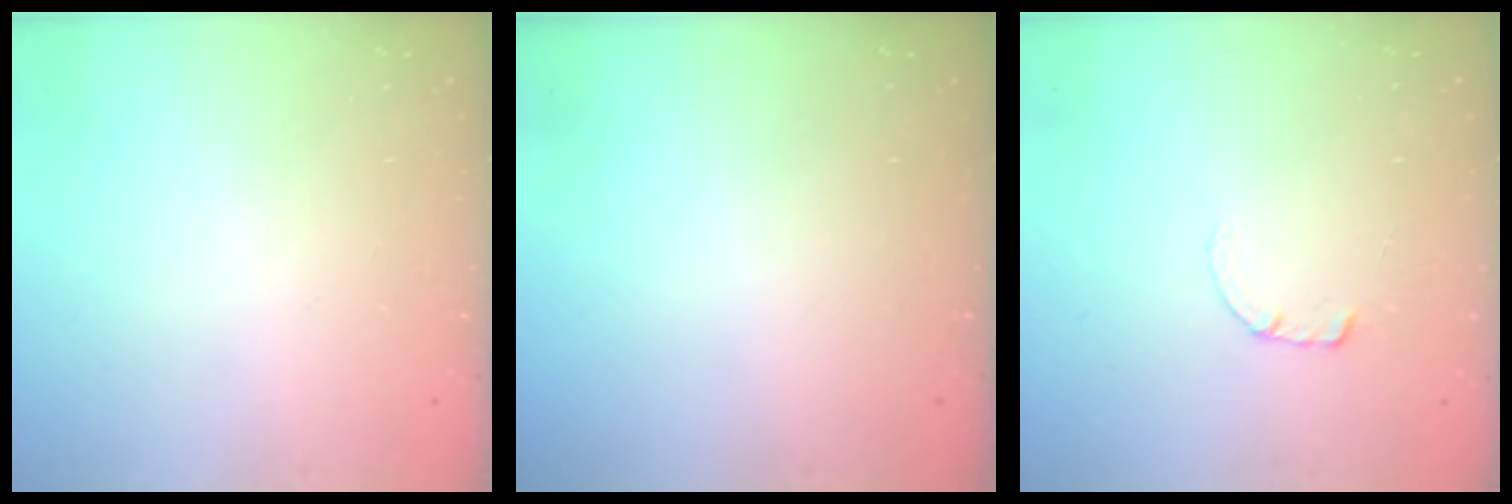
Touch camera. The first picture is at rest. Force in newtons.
{"total": 0.0}
{"total": 0.6, "press": 0.5, "slide": 0.2}